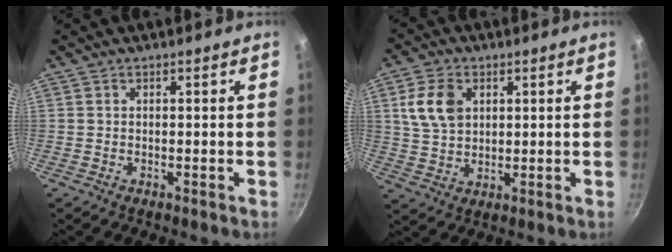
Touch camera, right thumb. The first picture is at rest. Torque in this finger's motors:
{"motor_torque": [-0.76, 1.14, 0.78, 0.36, 0.09]}